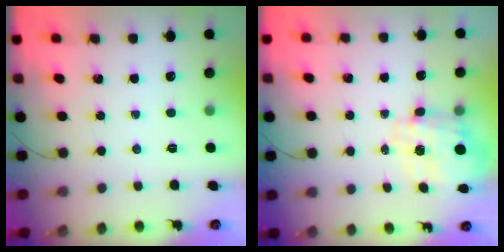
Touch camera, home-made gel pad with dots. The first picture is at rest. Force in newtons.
{"total": 3.4, "press": 3.2, "slide": 1.1}